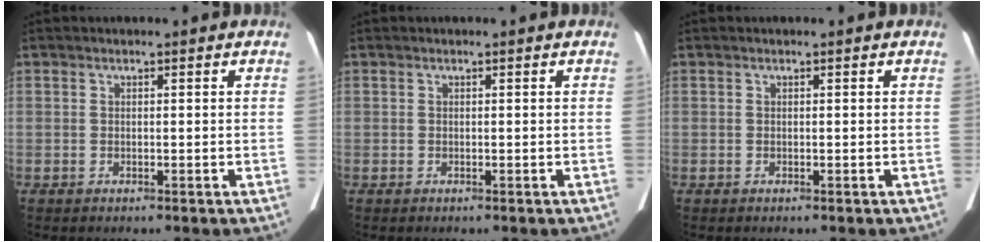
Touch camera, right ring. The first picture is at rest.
{"total": 0.0}
{"total": 0.0}